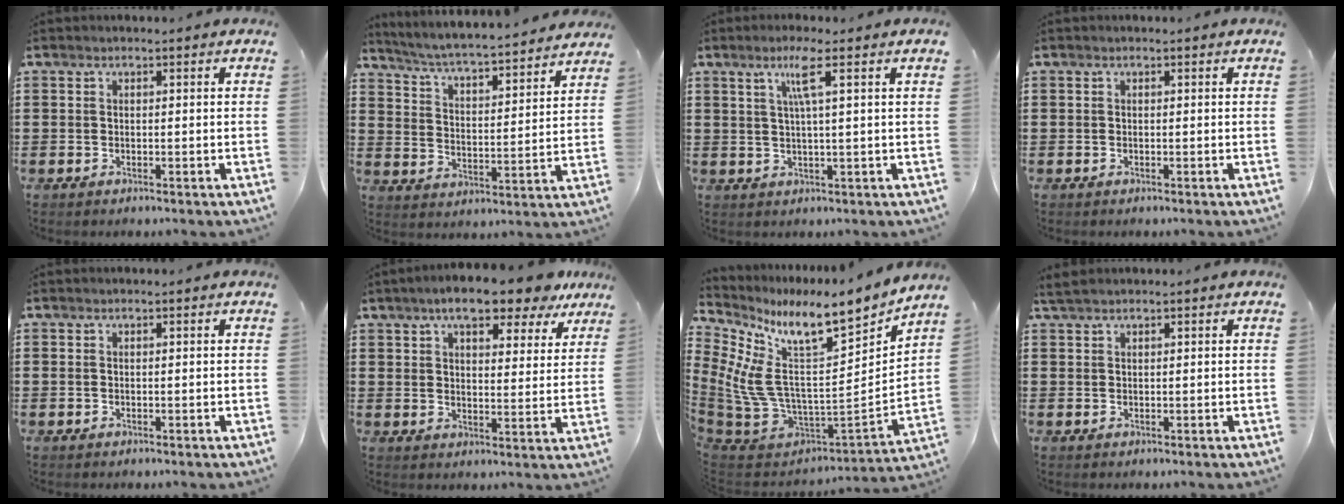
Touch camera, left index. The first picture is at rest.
{"total": 4.5, "force": [4.3, -0.4, 1.2], "torque": [-0.046, -0.037, 0.066]}
{"total": 4.4, "force": [2.1, -0.6, 3.8], "torque": [-0.079, -0.002, 0.032]}
{"total": 0.0}
{"total": 0.0}
{"total": 8.2, "force": [6.8, 2.2, 4.2], "torque": [-0.080, -0.016, 0.118]}
{"total": 13.0, "force": [7.3, 4.0, 10.0], "torque": [-0.215, -0.057, 0.116]}
{"total": 1.4, "force": [1.1, 0.2, 0.8], "torque": [-0.018, 0.001, 0.022]}